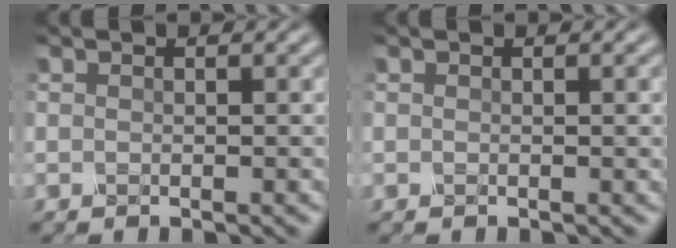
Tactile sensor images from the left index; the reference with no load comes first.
{"total": 1.1, "force": [0.1, 0.3, 1.1], "torque": [-0.009, 0.003, -0.001]}